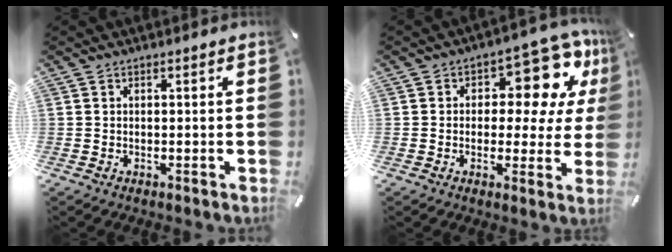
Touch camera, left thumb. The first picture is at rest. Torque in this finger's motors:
{"motor_torque": [0.58, 0.50, 0.63, 0.30, 0.05]}